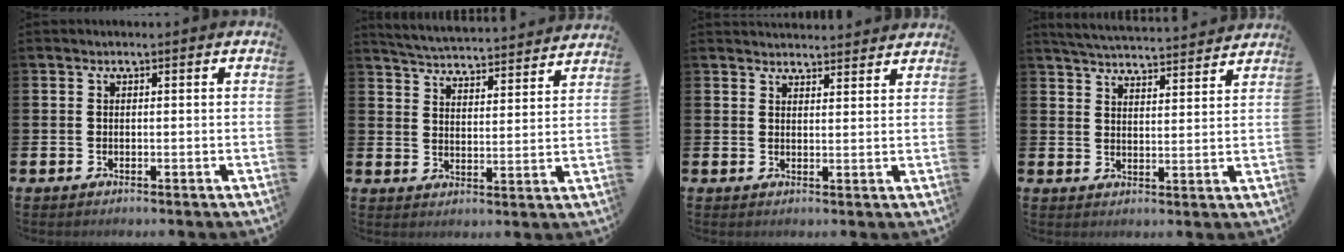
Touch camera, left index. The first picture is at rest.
{"total": 5.1, "force": [5.1, 0.2, 0.3], "torque": [-0.033, -0.041, 0.087]}
{"total": 3.1, "force": [3.1, 0.3, -0.2], "torque": [-0.003, -0.017, 0.057]}
{"total": 5.3, "force": [5.3, 0.2, 0.3], "torque": [-0.023, -0.038, 0.093]}